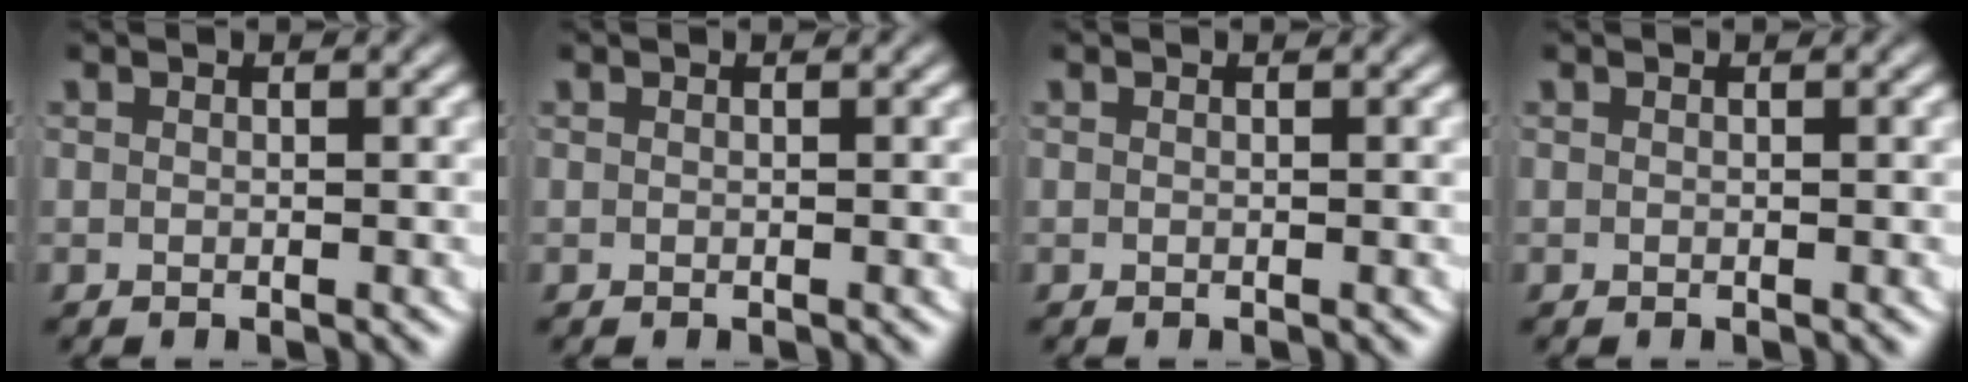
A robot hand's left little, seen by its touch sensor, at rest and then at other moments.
{"total": 0.0}
{"total": 0.0}
{"total": 0.0}